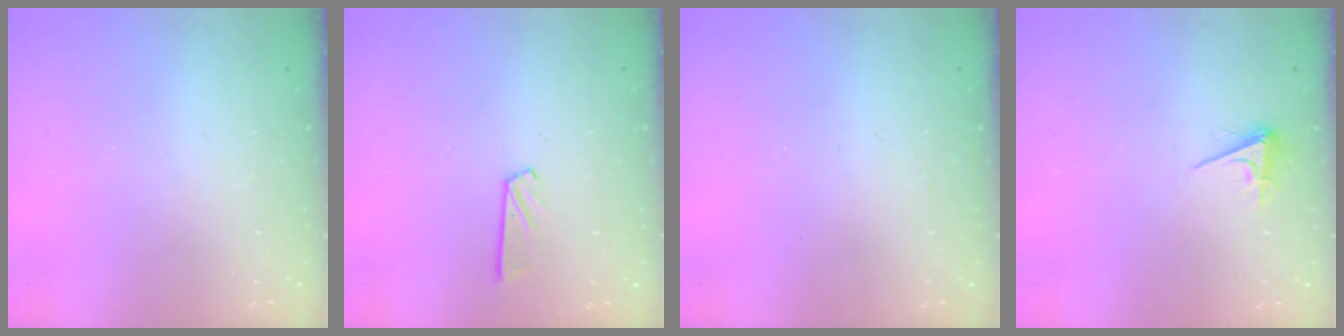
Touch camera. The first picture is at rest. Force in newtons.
{"total": 4.0, "press": 3.9, "slide": 0.3}
{"total": 0.0}
{"total": 3.4, "press": 3.4, "slide": 0.6}